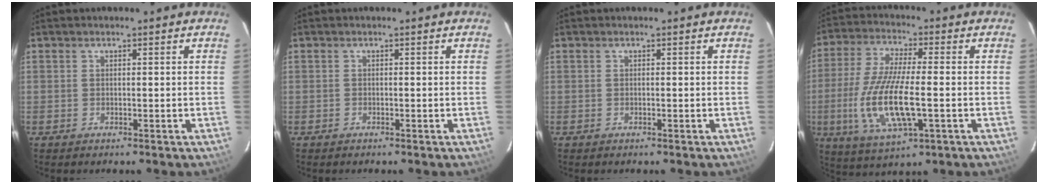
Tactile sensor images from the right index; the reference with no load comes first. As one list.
[{"total": 0.0}, {"total": 0.0}, {"total": 14.9, "force": [-3.2, 4.1, 14.0], "torque": [-0.293, -0.016, -0.059]}]